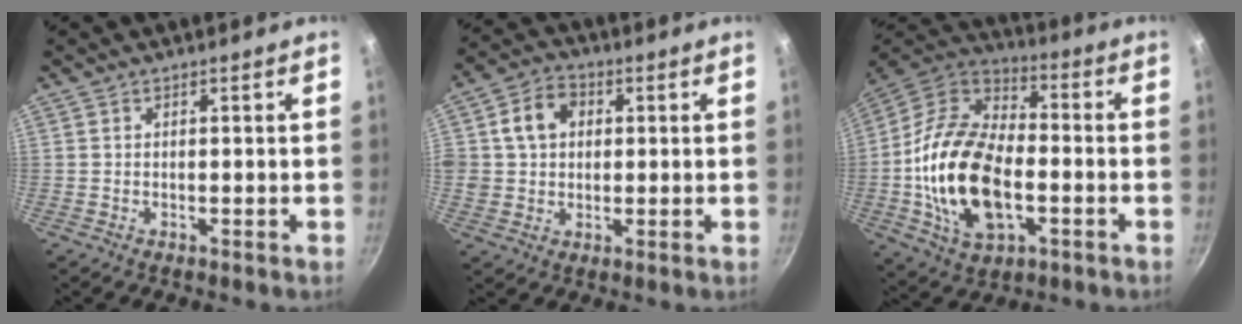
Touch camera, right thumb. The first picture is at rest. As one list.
[{"total": 8.3, "force": [1.8, 6.8, 4.4], "torque": [-0.053, 0.012, 0.022]}, {"total": 22.6, "force": [-4.0, 13.6, 17.7], "torque": [-0.322, 0.030, -0.076]}]